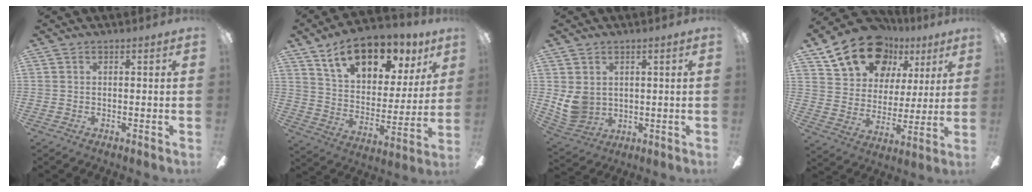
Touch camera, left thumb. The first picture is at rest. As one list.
[{"total": 15.9, "force": [11.0, 8.0, 8.1], "torque": [-0.123, -0.067, 0.193]}, {"total": 7.4, "force": [1.7, 6.5, 3.1], "torque": [-0.081, -0.007, 0.033]}, {"total": 18.7, "force": [11.8, 12.3, 7.7], "torque": [-0.138, -0.056, 0.218]}]